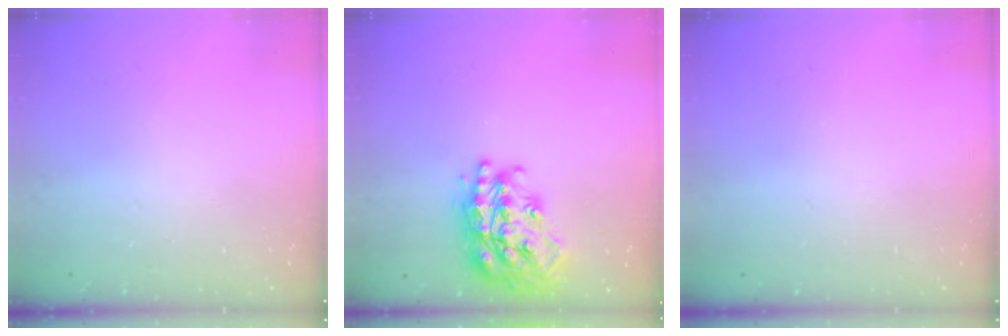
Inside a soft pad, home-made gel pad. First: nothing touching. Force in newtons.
{"total": 25.6, "press": 25.5, "slide": 2.2}
{"total": 0.0}